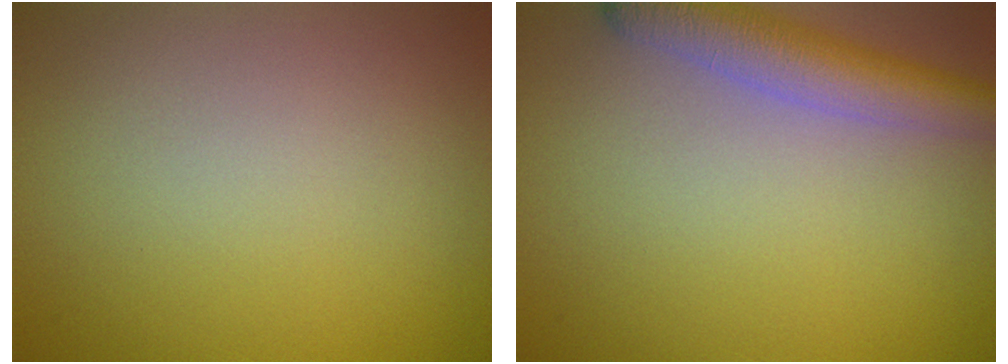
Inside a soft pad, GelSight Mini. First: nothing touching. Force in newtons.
{"total": 5.4, "press": 5.3, "slide": 0.4}